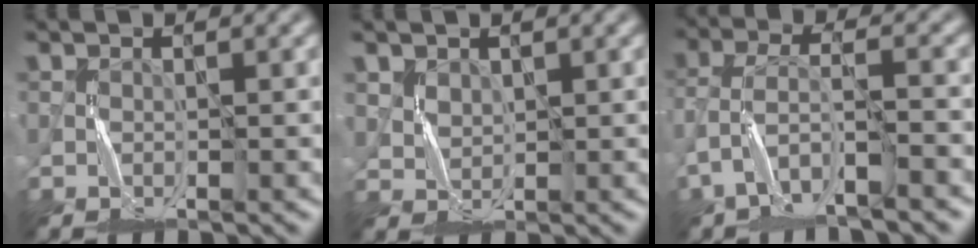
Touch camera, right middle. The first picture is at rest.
{"total": 1.8, "force": [1.2, 1.3, 0.4], "torque": [-0.016, -0.002, 0.032]}
{"total": 5.1, "force": [-3.6, 1.5, 3.3], "torque": [-0.077, 0.002, -0.074]}